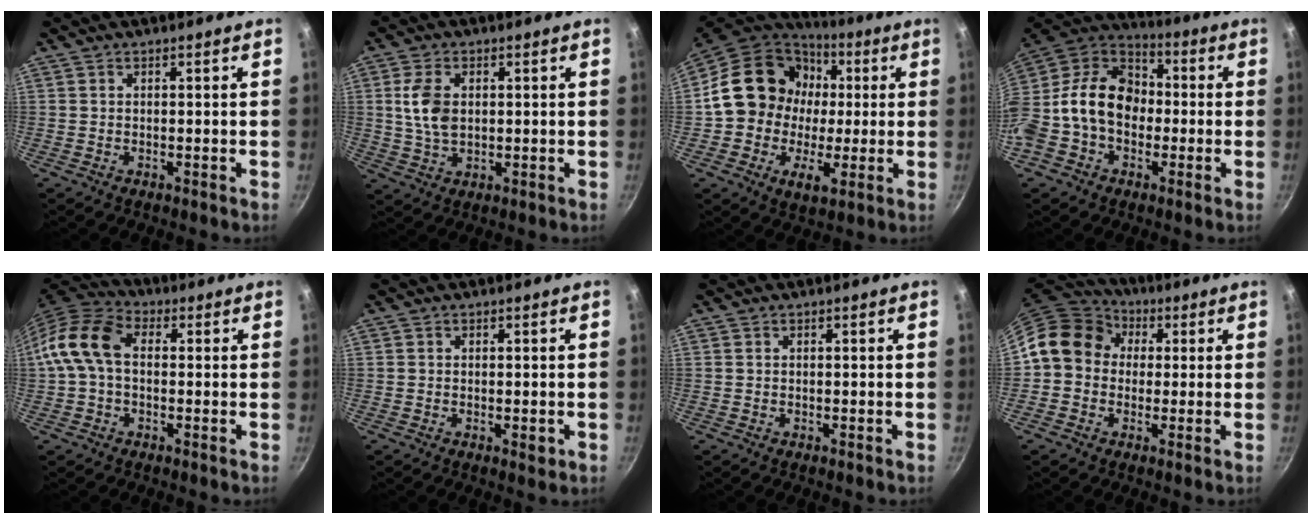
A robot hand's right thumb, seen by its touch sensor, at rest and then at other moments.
{"total": 7.4, "force": [1.2, 4.6, 5.6], "torque": [-0.106, -0.001, 0.022]}
{"total": 19.5, "force": [1.5, 16.3, 10.6], "torque": [-0.147, 0.026, 0.011]}
{"total": 18.2, "force": [-1.3, 14.0, 11.6], "torque": [-0.172, 0.051, -0.041]}
{"total": 10.5, "force": [0.5, 7.2, 7.7], "torque": [-0.138, 0.029, -0.010]}
{"total": 1.4, "force": [-0.4, 0.5, 1.2], "torque": [-0.019, -0.004, -0.005]}
{"total": 0.0}
{"total": 11.8, "force": [1.7, 10.1, 5.9], "torque": [-0.068, 0.025, 0.007]}